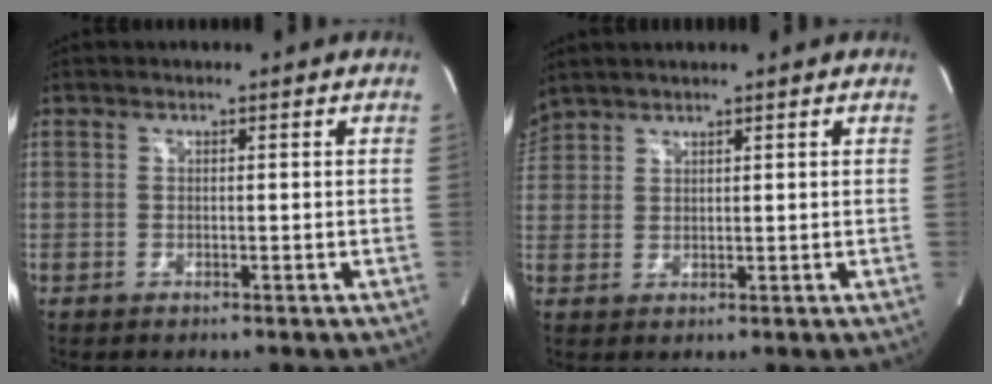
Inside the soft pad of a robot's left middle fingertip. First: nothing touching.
{"total": 4.1, "force": [3.9, 0.7, 1.1], "torque": [-0.033, 0.033, 0.080]}